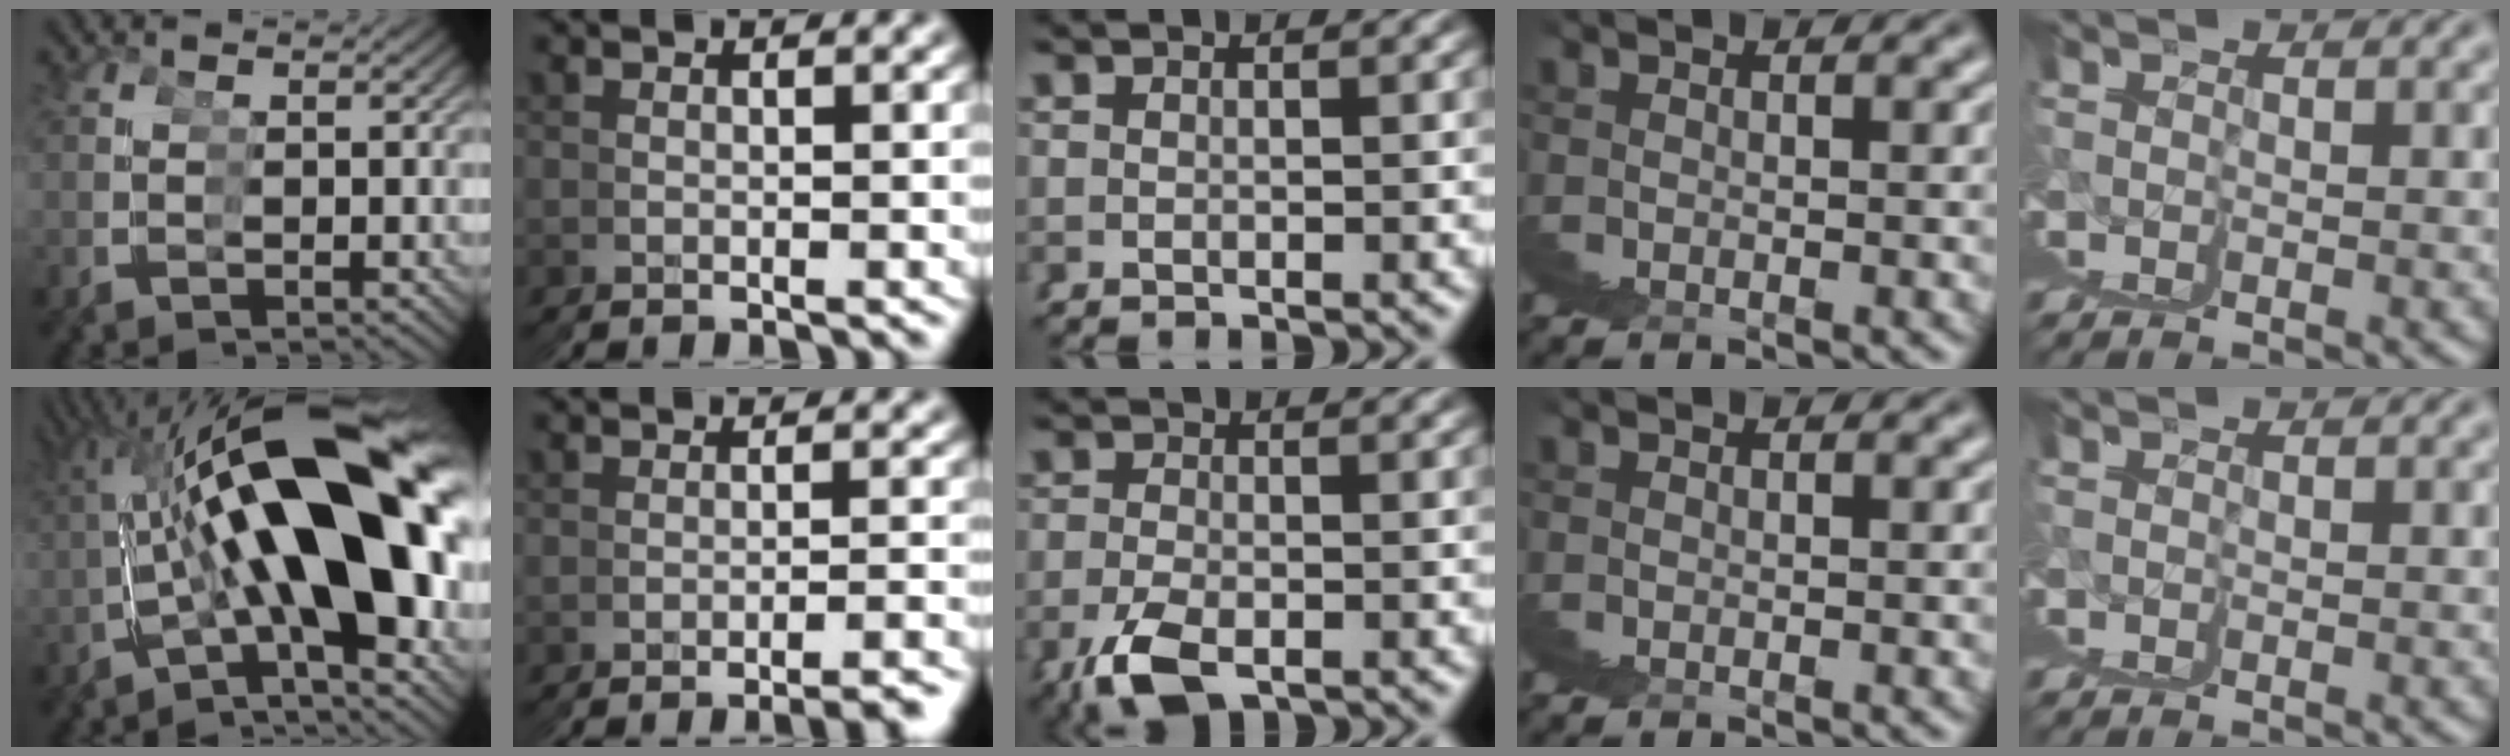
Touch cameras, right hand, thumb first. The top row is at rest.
{"thumb": {"total": 19.1, "force": [1.8, 7.8, 17.4], "torque": [-0.270, 0.016, 0.033]}, "index": {"total": 2.3, "force": [-1.8, -1.5, -0.3], "torque": [0.002, 0.013, -0.033]}, "middle": {"total": 4.1, "force": [-2.6, 1.6, 2.7], "torque": [-0.054, -0.017, -0.033]}}